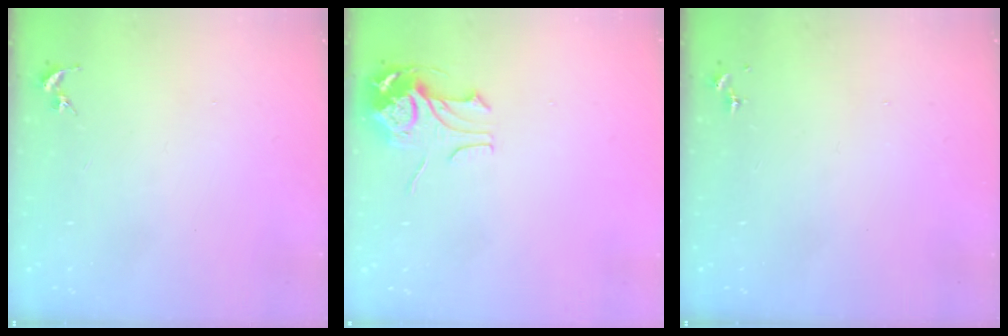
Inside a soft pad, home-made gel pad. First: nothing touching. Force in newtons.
{"total": 8.3, "press": 8.3, "slide": 0.8}
{"total": 0.0}